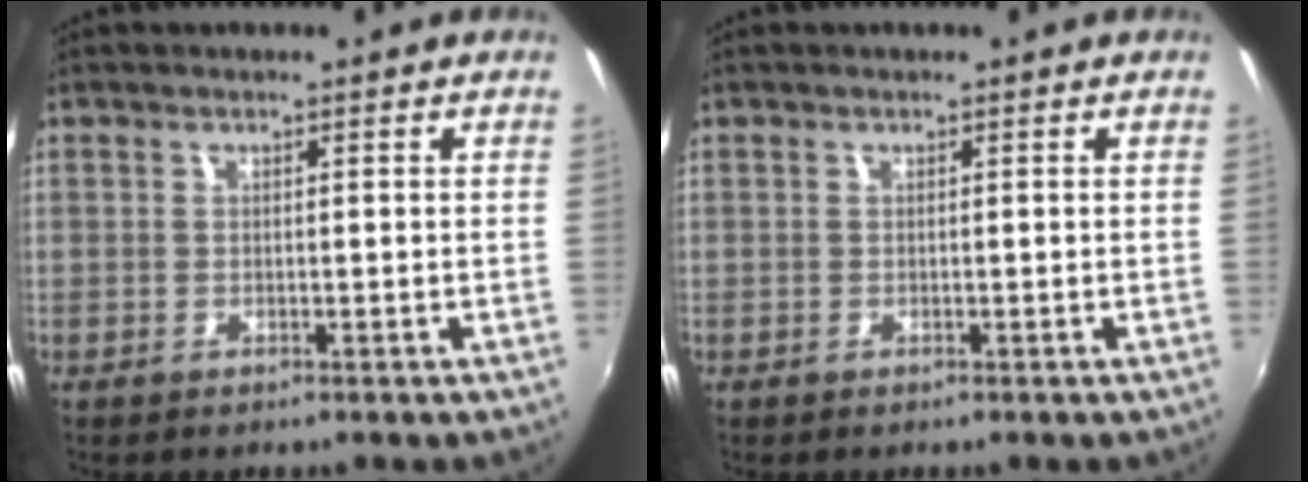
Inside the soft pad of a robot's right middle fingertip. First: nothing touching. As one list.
[{"total": 0.0}]